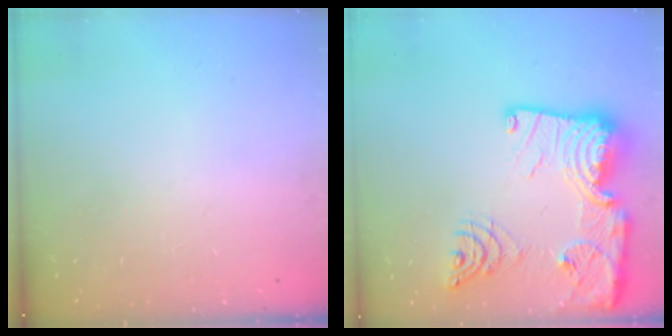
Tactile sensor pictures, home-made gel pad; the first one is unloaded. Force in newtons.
{"total": 25.2, "press": 25.1, "slide": 2.6}